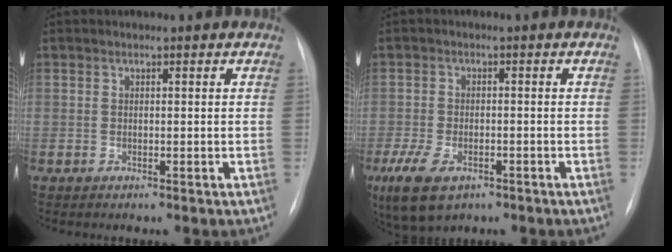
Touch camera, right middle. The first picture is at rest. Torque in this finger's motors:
{"motor_torque": [0.64, -0.57, 0.44, 0.11]}